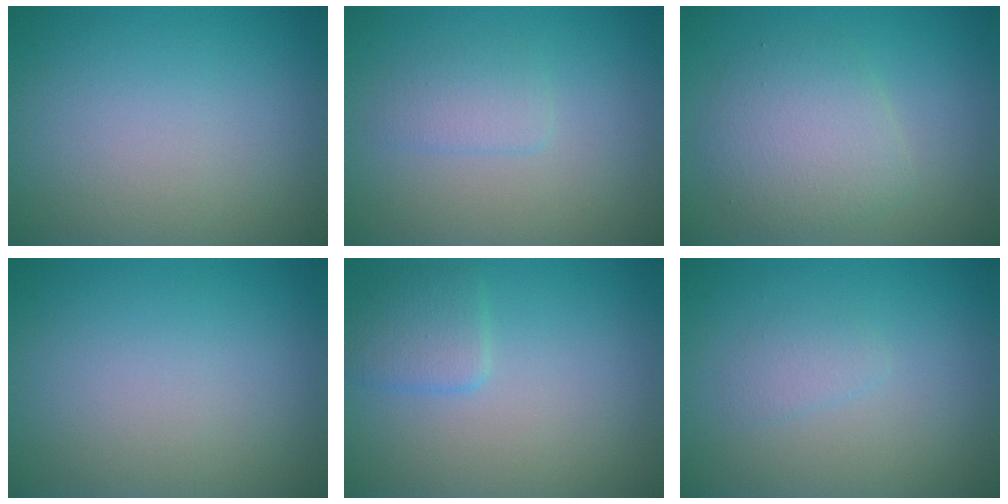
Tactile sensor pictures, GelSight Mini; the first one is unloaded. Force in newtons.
{"total": 1.6, "press": 1.6, "slide": 0.0}
{"total": 4.1, "press": 4.1, "slide": 0.0}
{"total": 0.0}
{"total": 2.2, "press": 2.2, "slide": 0.1}
{"total": 1.1, "press": 1.1, "slide": 0.0}